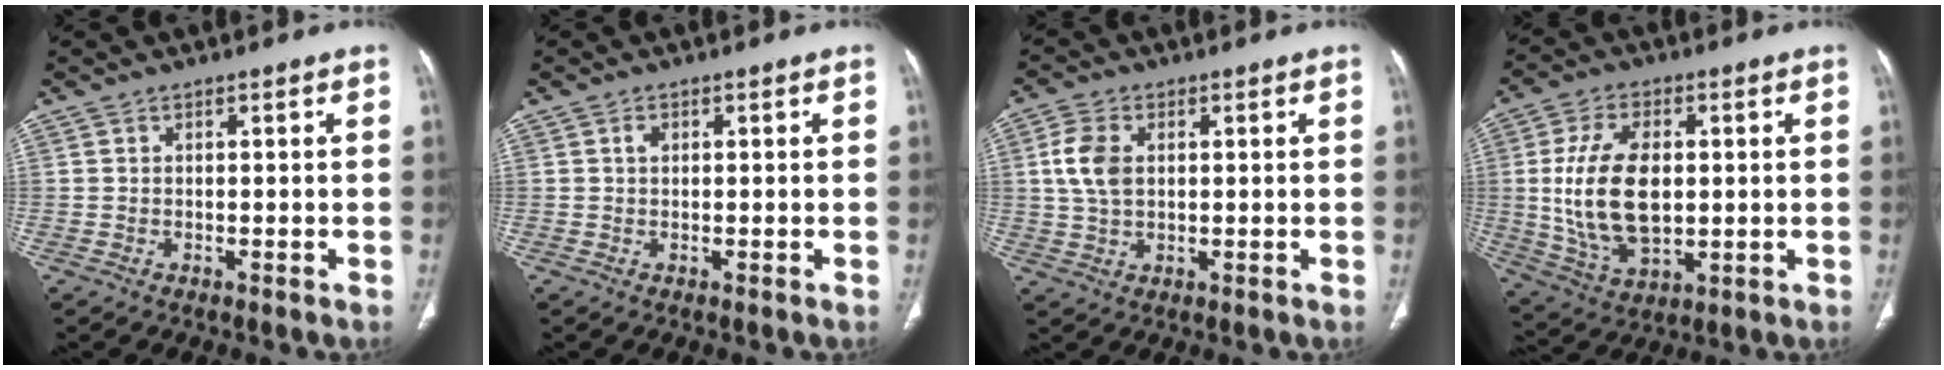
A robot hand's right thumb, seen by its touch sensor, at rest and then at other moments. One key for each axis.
{"total": 1.1, "fx": 0.3, "fy": 0.8, "fz": 0.7, "tx": -0.012, "ty": 0.002, "tz": 0.006}
{"total": 6.4, "fx": 1.1, "fy": 4.1, "fz": 4.7, "tx": -0.100, "ty": 0.004, "tz": 0.021}
{"total": 16.1, "fx": 1.0, "fy": 9.3, "fz": 13.1, "tx": -0.240, "ty": -0.006, "tz": 0.028}